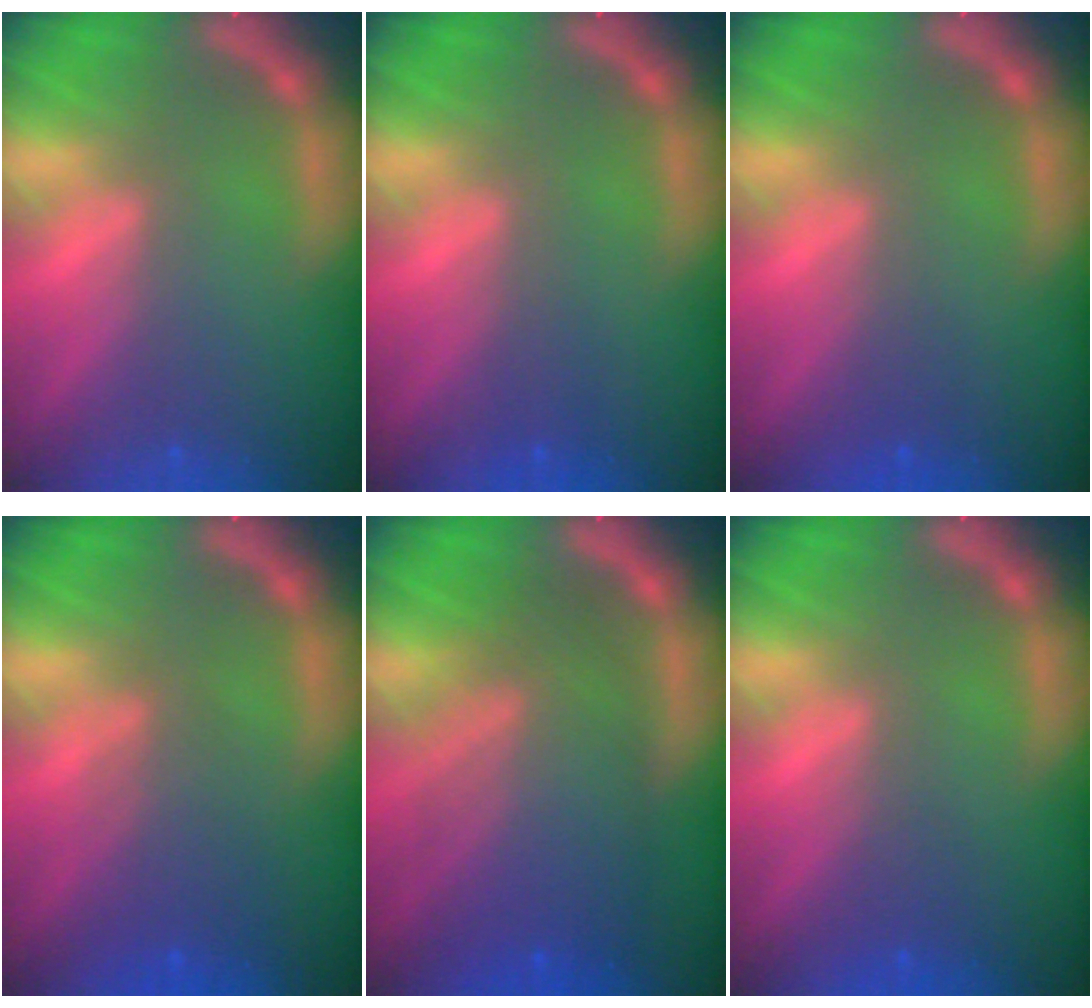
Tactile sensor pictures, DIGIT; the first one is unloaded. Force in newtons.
{"total": 1.0}
{"total": 0.9}
{"total": 3.6}
{"total": 9.0}
{"total": 1.5}